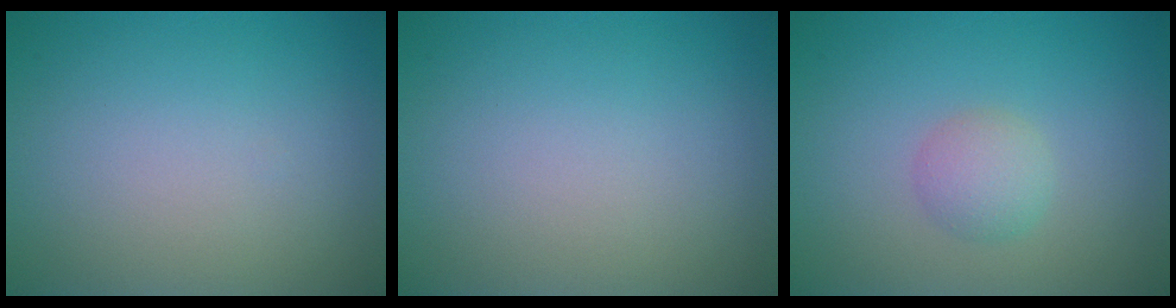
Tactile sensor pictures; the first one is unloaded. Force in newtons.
{"total": 0.0}
{"total": 2.0, "press": 2.0, "slide": 0.0}